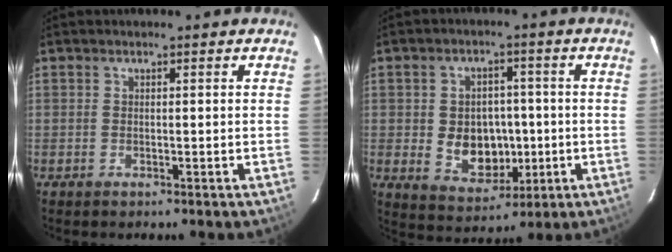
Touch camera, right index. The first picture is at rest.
{"total": 9.6, "force": [-1.1, 7.6, 5.8], "torque": [-0.122, 0.004, 0.003]}